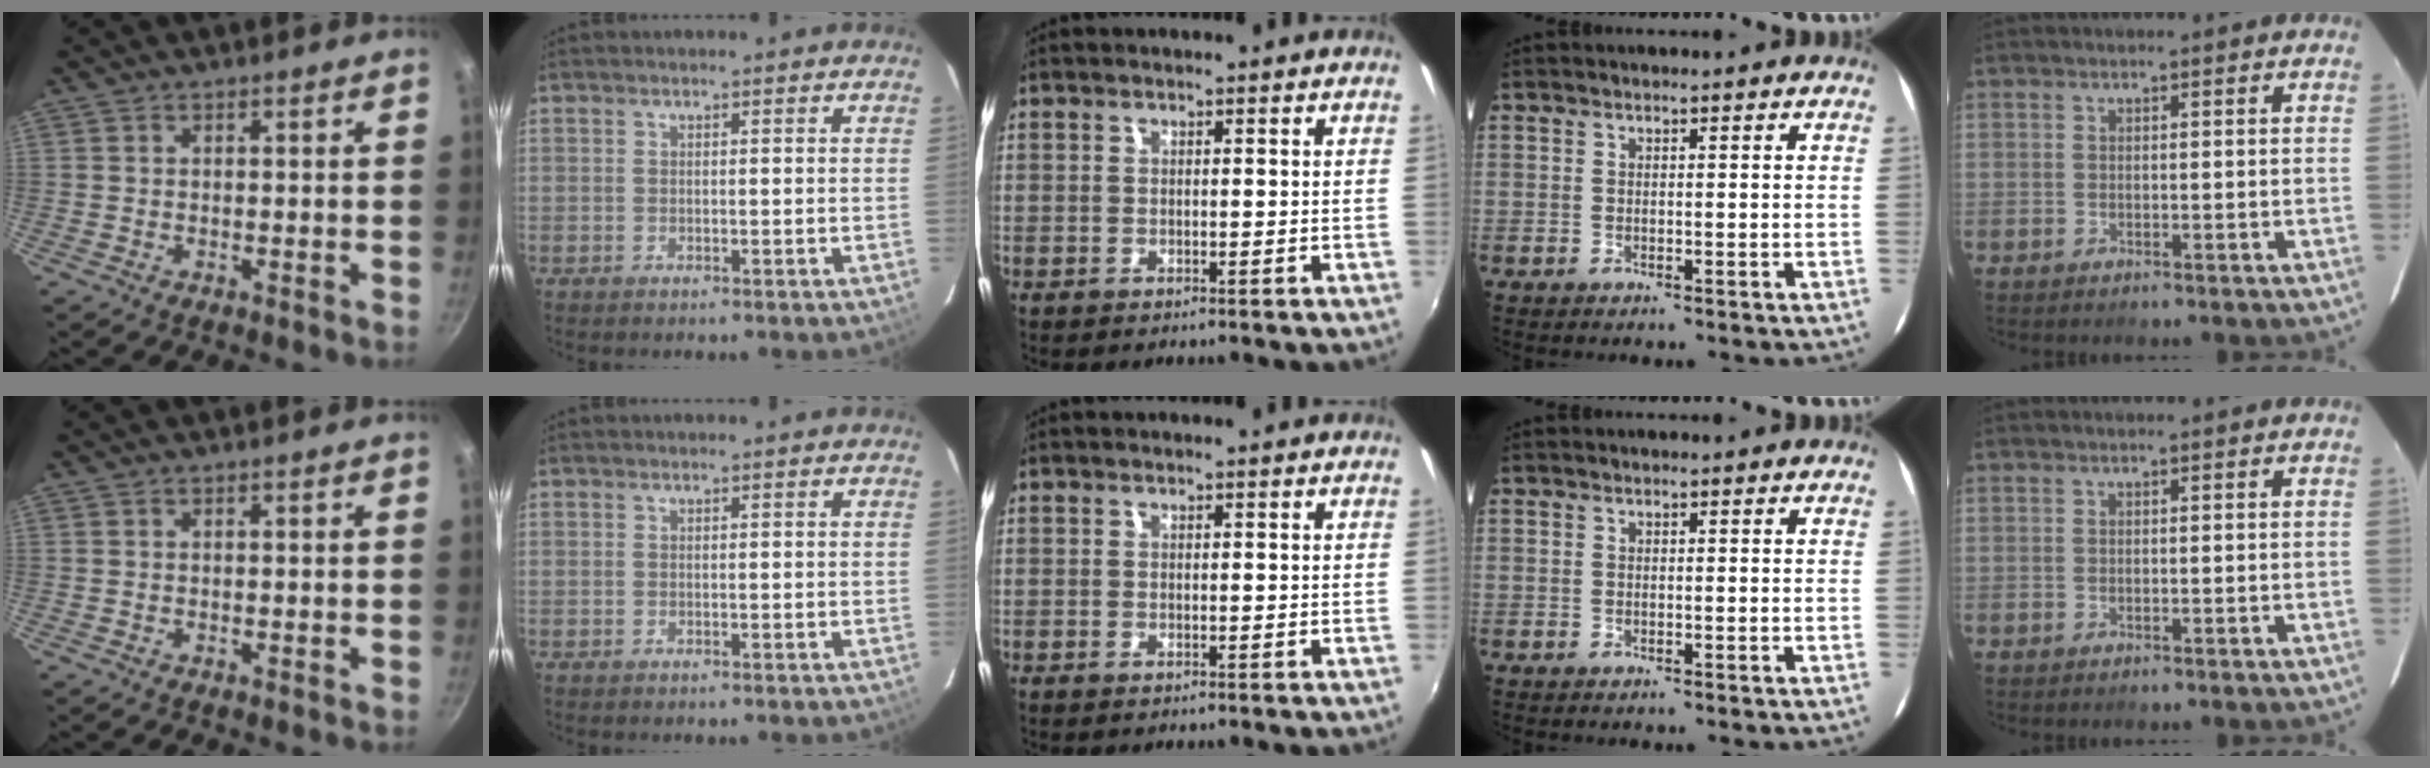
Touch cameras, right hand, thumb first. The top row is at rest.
{}